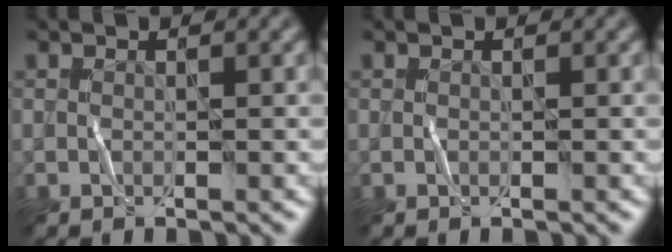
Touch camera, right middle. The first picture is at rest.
{"total": 0.0}